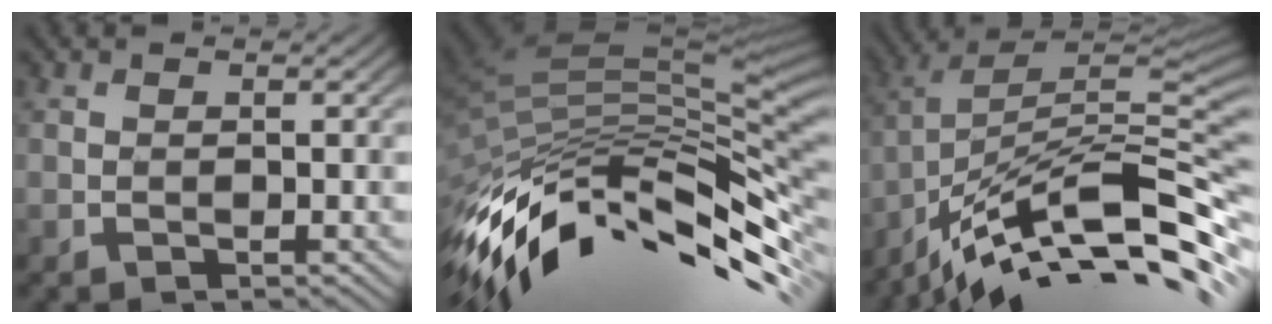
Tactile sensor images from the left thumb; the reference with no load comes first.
{"total": 16.1, "force": [-6.3, 6.0, 13.5], "torque": [-0.298, -0.016, -0.103]}
{"total": 14.2, "force": [-8.5, 3.3, 10.8], "torque": [-0.217, 0.016, -0.145]}